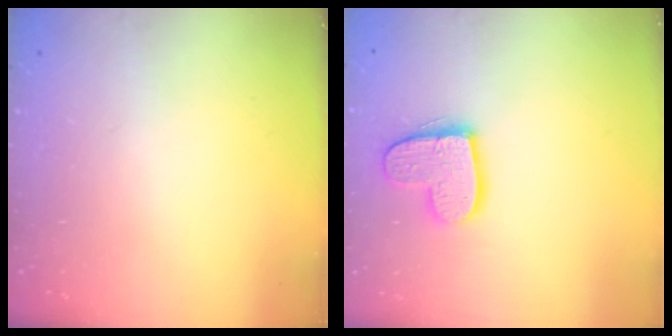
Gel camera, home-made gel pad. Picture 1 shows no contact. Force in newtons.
{"total": 13.1, "press": 13.1, "slide": 0.9}